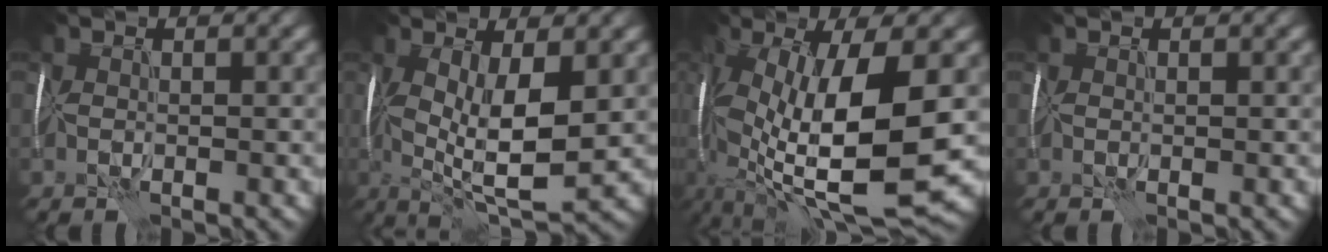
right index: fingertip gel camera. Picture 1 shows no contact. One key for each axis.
{"total": 7.7, "fx": 0.4, "fy": 2.5, "fz": 7.3, "tx": -0.137, "ty": -0.005, "tz": 0.010}
{"total": 14.0, "fx": -1.9, "fy": 4.8, "fz": 13.0, "tx": -0.246, "ty": -0.005, "tz": -0.030}
{"total": 0.0}